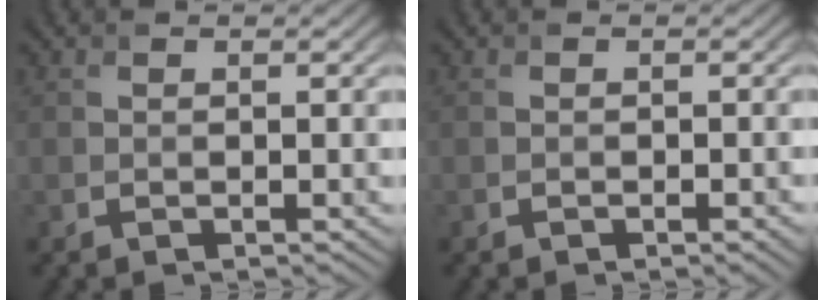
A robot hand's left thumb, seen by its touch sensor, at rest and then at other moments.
{"total": 1.2, "force": [-0.6, 0.3, 1.0], "torque": [-0.012, 0.003, -0.009]}